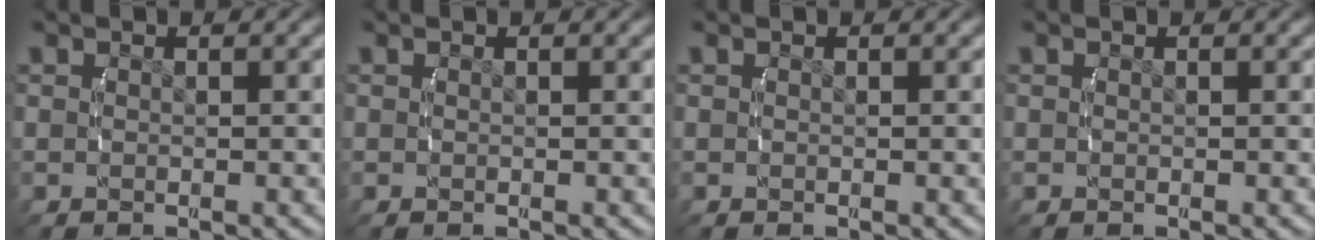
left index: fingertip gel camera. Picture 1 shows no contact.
{"total": 0.0}
{"total": 0.0}
{"total": 0.0}